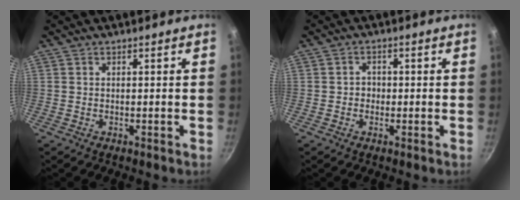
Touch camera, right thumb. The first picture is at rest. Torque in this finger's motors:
{"motor_torque": [-0.13, -0.03, 0.24, -0.24, -0.02]}